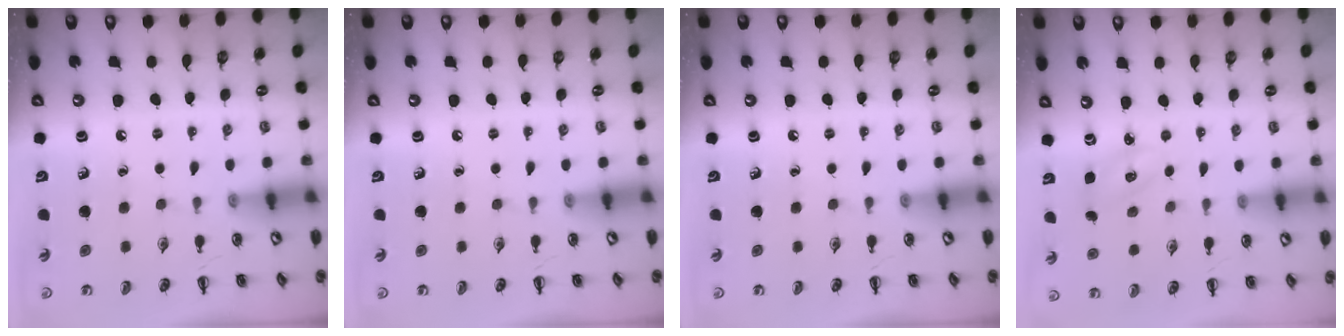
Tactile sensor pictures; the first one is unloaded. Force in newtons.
{"total": 0.0}
{"total": 0.0}
{"total": 2.8, "press": 2.7, "slide": 0.7}